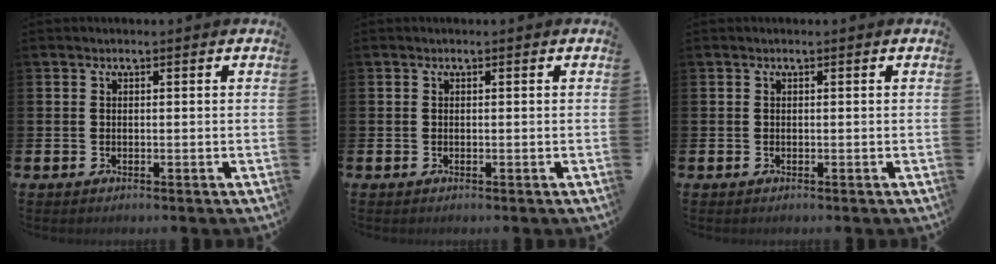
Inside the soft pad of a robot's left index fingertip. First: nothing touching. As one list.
[{"total": 0.0}, {"total": 0.0}]